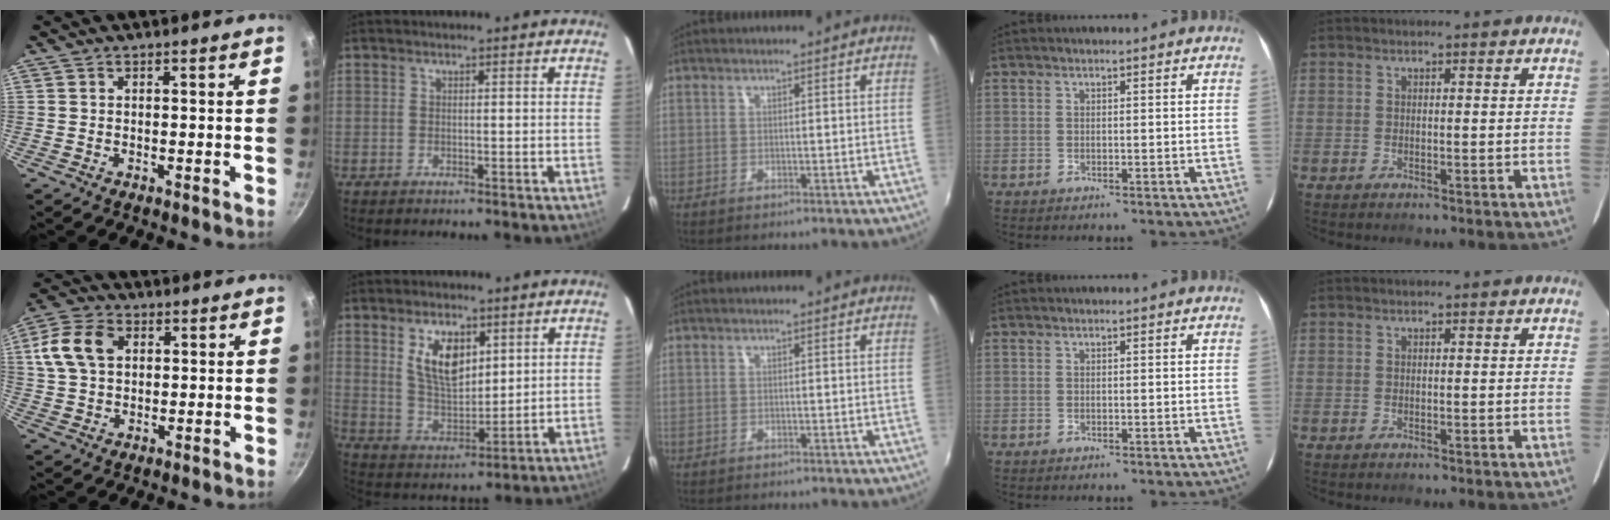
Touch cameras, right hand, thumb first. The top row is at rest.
{"thumb": {"total": 10.4, "force": [2.7, 7.3, 6.9], "torque": [-0.123, 0.008, 0.041]}, "index": {"total": 9.8, "force": [4.2, 5.1, 7.2], "torque": [-0.132, 0.003, 0.091]}, "middle": {"total": 1.4, "force": [-1.4, 0.4, 0.3], "torque": [-0.009, -0.008, -0.021]}}